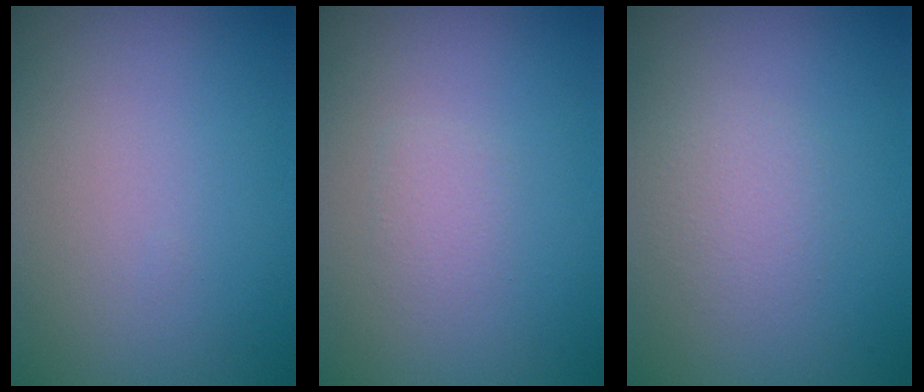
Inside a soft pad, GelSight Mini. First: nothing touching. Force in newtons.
{"total": 1.0, "press": 1.0, "slide": 0.0}
{"total": 1.6, "press": 1.6, "slide": 0.1}